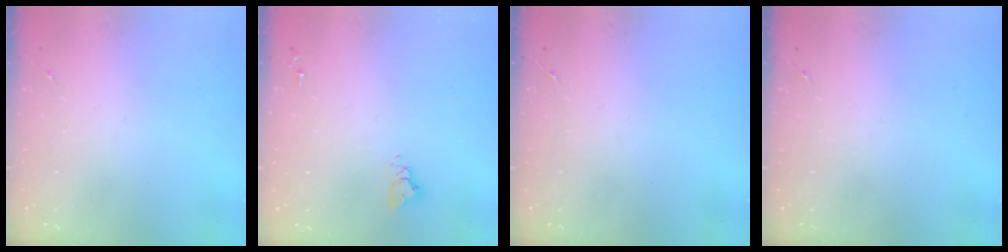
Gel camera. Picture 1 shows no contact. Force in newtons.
{"total": 4.9, "press": 4.9, "slide": 0.3}
{"total": 0.0}
{"total": 0.0}